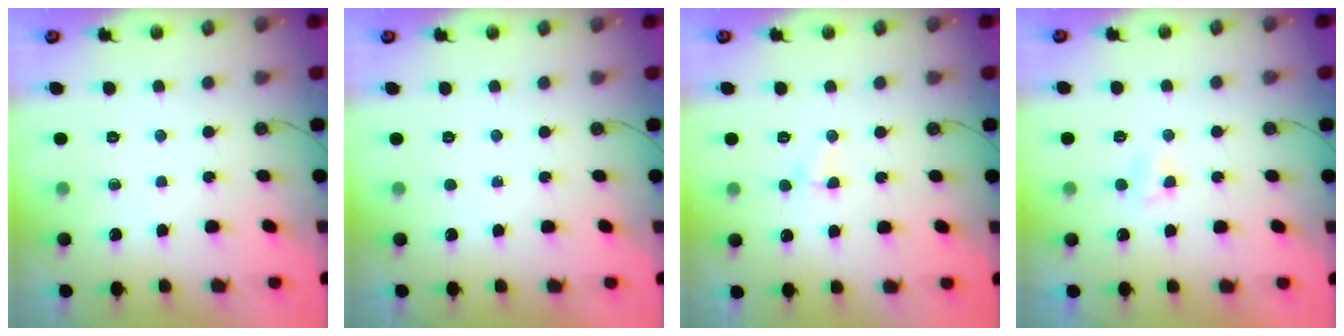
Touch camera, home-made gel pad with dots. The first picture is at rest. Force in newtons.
{"total": 0.0}
{"total": 3.6, "press": 3.6, "slide": 0.5}
{"total": 3.6, "press": 3.6, "slide": 0.5}